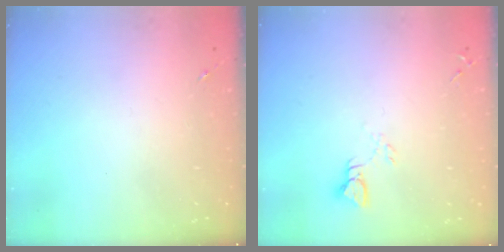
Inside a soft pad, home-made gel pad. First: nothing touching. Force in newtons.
{"total": 2.8, "press": 2.8, "slide": 0.2}